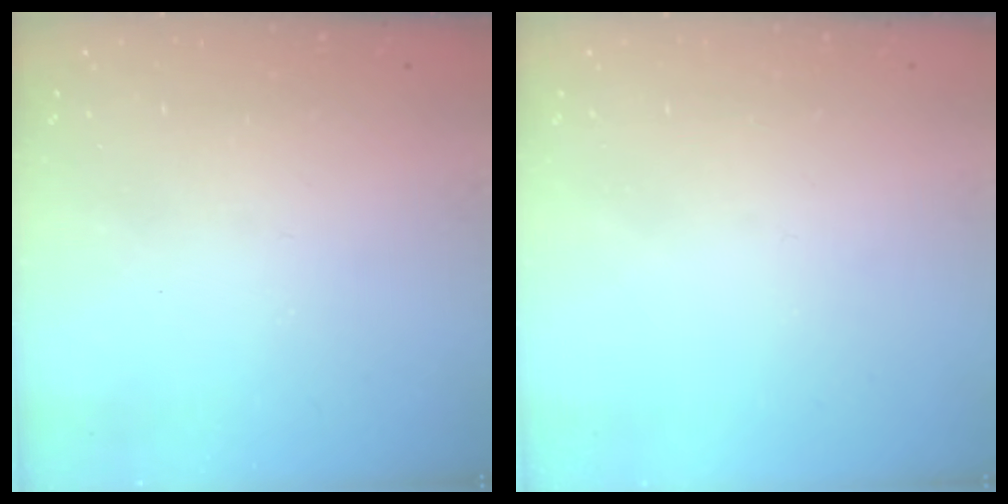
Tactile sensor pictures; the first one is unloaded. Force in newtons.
{"total": 0.0}